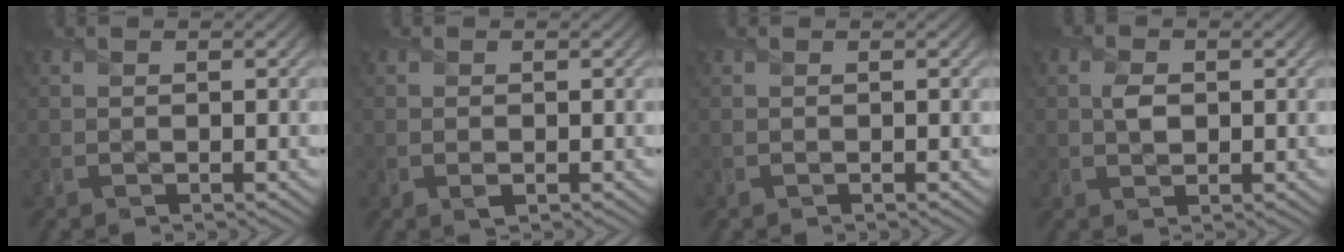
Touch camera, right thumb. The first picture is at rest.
{"total": 0.6, "force": [-0.1, 0.4, 0.4], "torque": [-0.007, -0.004, -0.002]}
{"total": 0.0}
{"total": 2.0, "force": [0.2, 1.5, 1.4], "torque": [-0.031, -0.001, 0.003]}